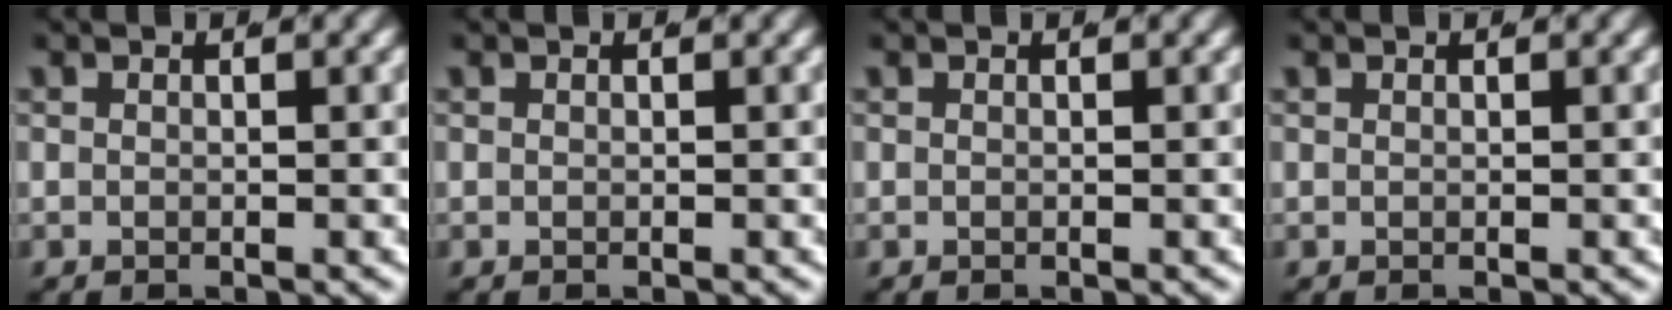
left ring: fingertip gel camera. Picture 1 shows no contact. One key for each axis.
{"total": 0.0}
{"total": 0.0}
{"total": 0.0}